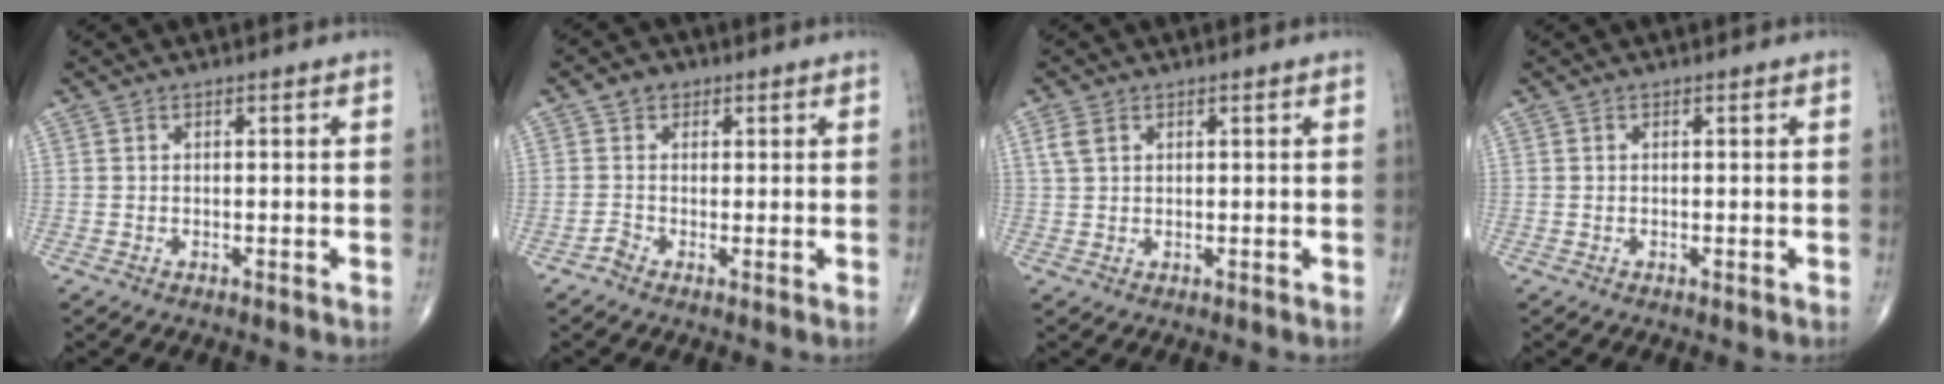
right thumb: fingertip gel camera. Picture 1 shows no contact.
{"total": 2.7, "force": [0.3, 2.5, 1.0], "torque": [0.002, 0.007, -0.007]}
{"total": 2.6, "force": [1.2, 1.8, 1.6], "torque": [-0.034, 0.005, 0.028]}
{"total": 0.0}